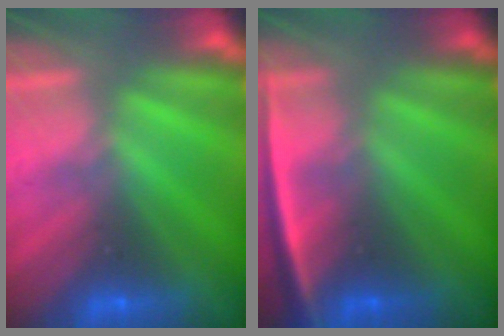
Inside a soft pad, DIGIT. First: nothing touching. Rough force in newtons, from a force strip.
{"total": 2.4}